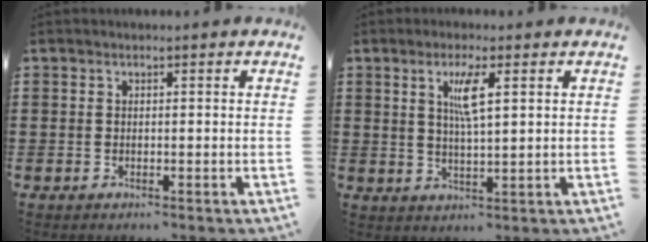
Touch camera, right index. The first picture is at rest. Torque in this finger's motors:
{"motor_torque": [0.13, -0.09, 0.26, 0.12]}